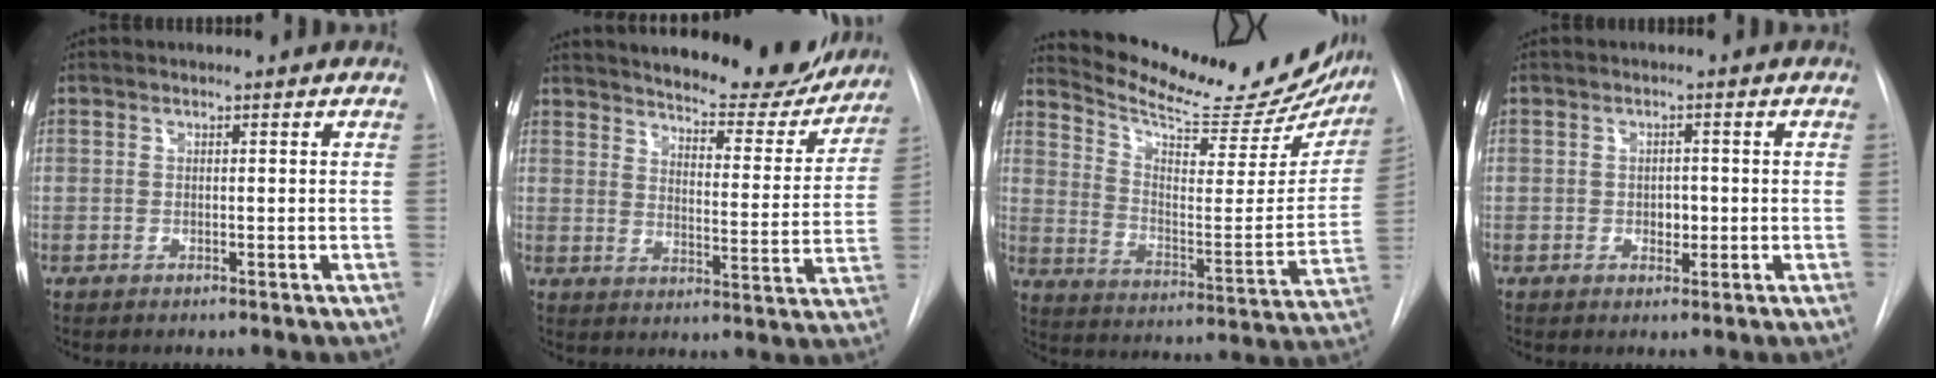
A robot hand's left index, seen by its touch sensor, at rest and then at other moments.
{"total": 19.1, "force": [17.6, 3.9, 6.4], "torque": [-0.083, -0.042, 0.222]}
{"total": 24.4, "force": [22.3, 5.4, 8.3], "torque": [-0.122, -0.063, 0.300]}
{"total": 2.0, "force": [-0.3, 1.4, 1.4], "torque": [-0.018, 0.002, -0.001]}